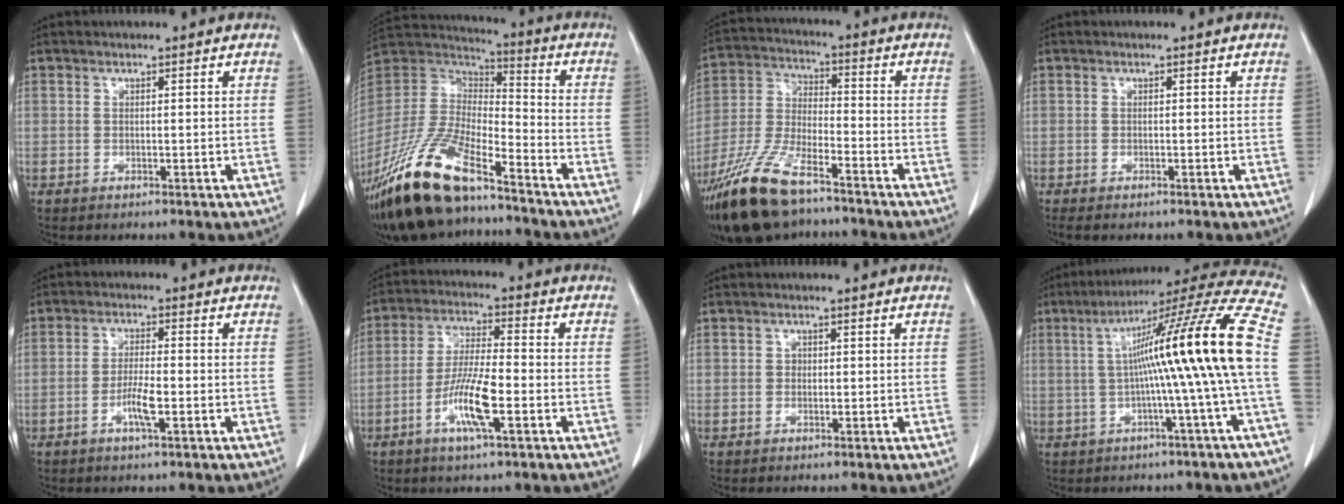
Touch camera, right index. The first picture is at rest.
{"total": 24.0, "force": [-16.5, 7.4, 15.8], "torque": [-0.365, -0.038, -0.308]}
{"total": 17.5, "force": [-12.3, 5.8, 11.0], "torque": [-0.256, -0.021, -0.231]}
{"total": 1.5, "force": [-0.8, 0.6, 1.1], "torque": [-0.029, 0.000, -0.010]}
{"total": 4.8, "force": [-1.7, 1.0, 4.4], "torque": [-0.085, 0.001, -0.030]}
{"total": 9.7, "force": [-3.6, 1.5, 8.8], "torque": [-0.173, -0.005, -0.068]}
{"total": 1.1, "force": [0.0, 1.0, 0.6], "torque": [-0.014, 0.009, 0.002]}
{"total": 20.0, "force": [0.4, -1.6, 19.9], "torque": [-0.281, 0.030, -0.007]}